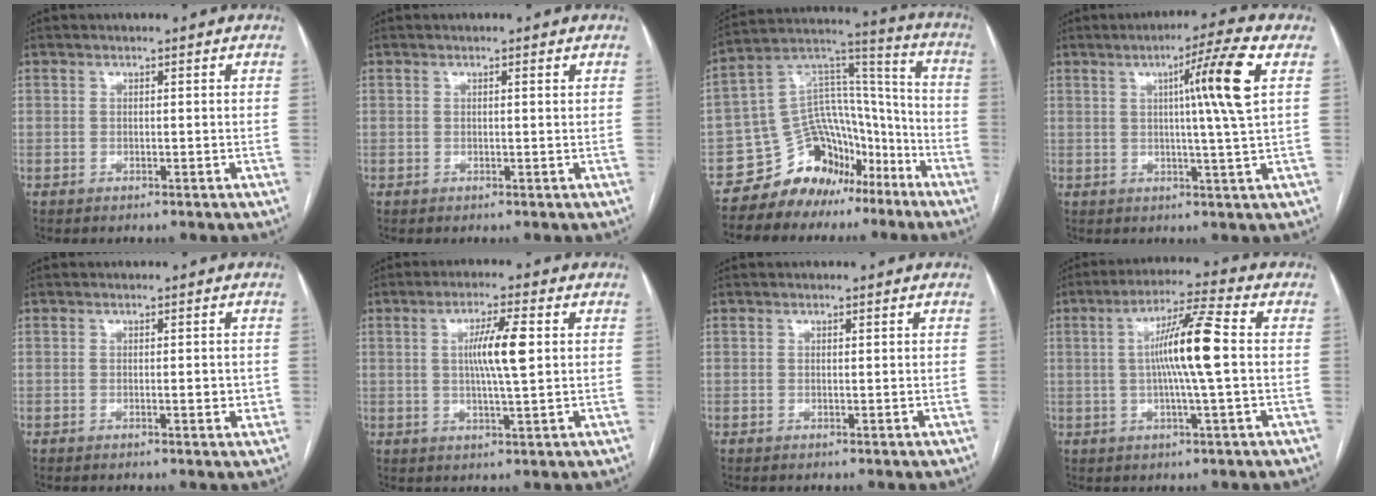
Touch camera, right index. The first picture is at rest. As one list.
[{"total": 0.5, "force": [0.3, -0.1, 0.4], "torque": [-0.010, 0.002, 0.005]}, {"total": 14.2, "force": [-9.7, 9.0, 4.9], "torque": [-0.084, 0.085, -0.162]}, {"total": 9.5, "force": [2.5, -2.0, 9.0], "torque": [-0.140, 0.004, 0.041]}, {"total": 1.9, "force": [-0.2, 0.6, 1.8], "torque": [-0.027, 0.000, -0.003]}, {"total": 6.9, "force": [1.1, 0.2, 6.9], "torque": [-0.123, 0.001, 0.019]}, {"total": 0.0}, {"total": 10.1, "force": [0.4, -0.4, 10.1], "torque": [-0.183, 0.007, 0.003]}]